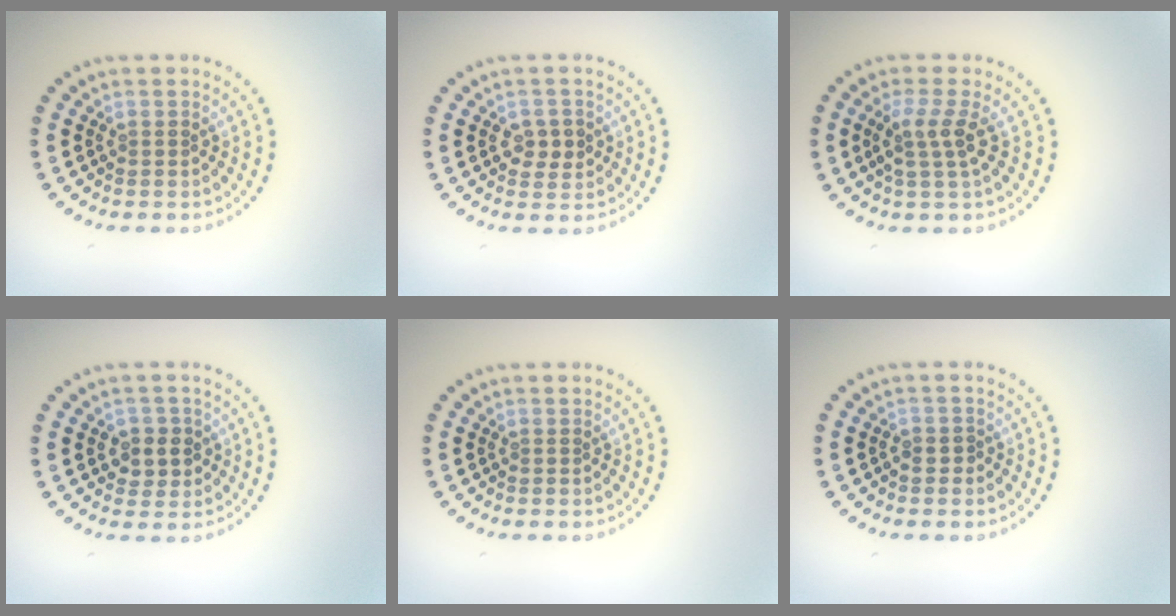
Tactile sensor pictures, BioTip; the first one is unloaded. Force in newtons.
{"total": 2.1, "press": 2.1, "slide": 0.3}
{"total": 2.5, "press": 1.9, "slide": 1.7}
{"total": 2.4, "press": 2.3, "slide": 0.8}
{"total": 0.0}
{"total": 0.9, "press": 0.7, "slide": 0.5}